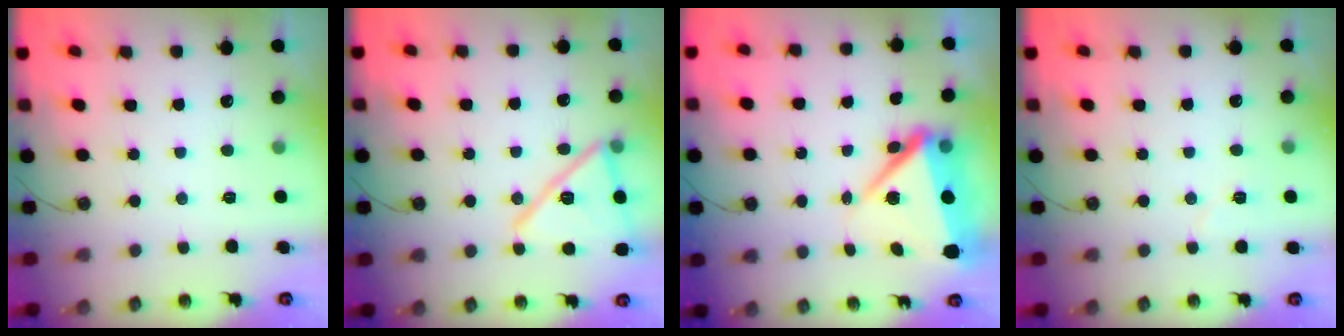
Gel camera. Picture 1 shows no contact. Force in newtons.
{"total": 17.1, "press": 15.3, "slide": 7.5}
{"total": 10.4, "press": 9.6, "slide": 4.1}
{"total": 4.8, "press": 4.7, "slide": 0.9}